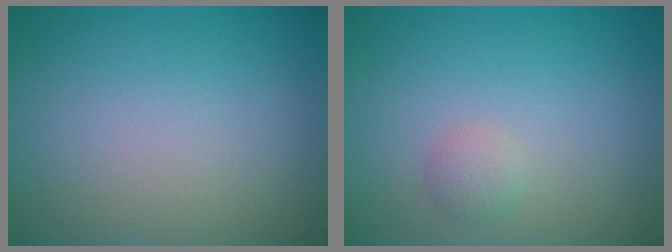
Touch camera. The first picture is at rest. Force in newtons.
{"total": 1.2, "press": 1.2, "slide": 0.1}